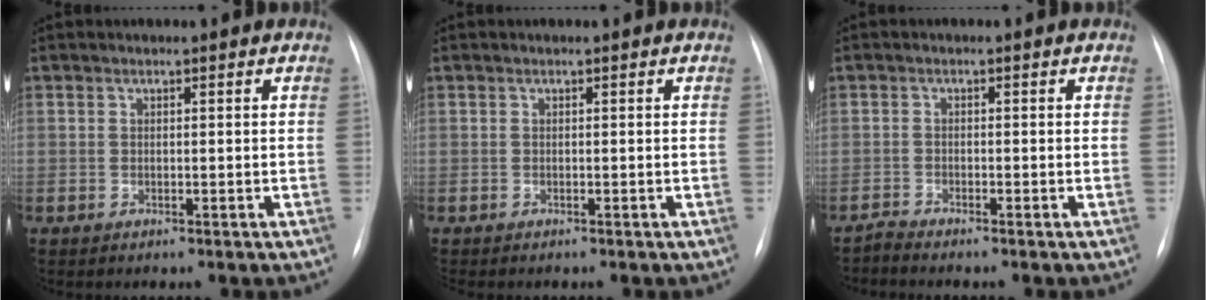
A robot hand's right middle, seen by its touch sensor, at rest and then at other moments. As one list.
[{"total": 0.9, "force": [-0.8, 0.3, 0.4], "torque": [-0.006, -0.001, -0.011]}, {"total": 1.5, "force": [-1.4, -0.4, -0.3], "torque": [0.008, -0.008, -0.028]}]